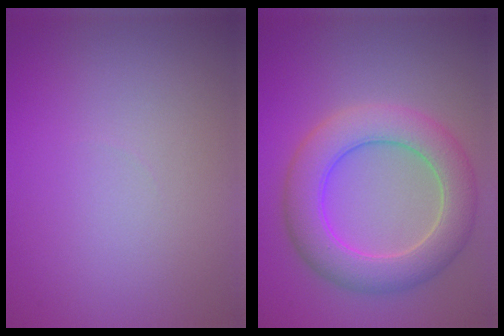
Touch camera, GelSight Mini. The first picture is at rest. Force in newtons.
{"total": 6.6, "press": 6.6, "slide": 0.2}